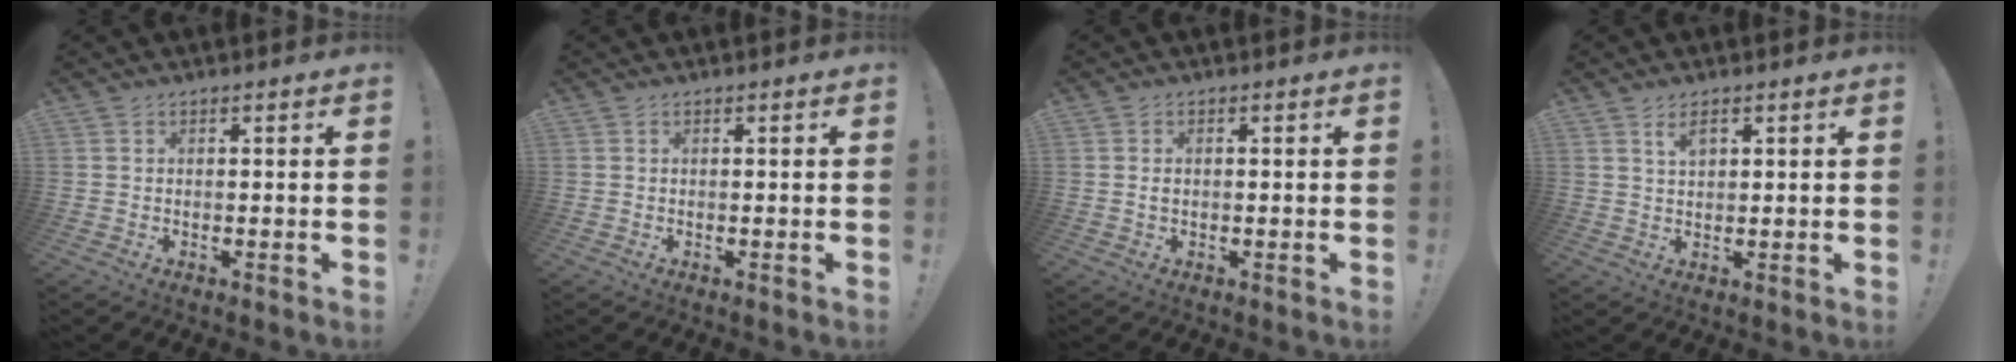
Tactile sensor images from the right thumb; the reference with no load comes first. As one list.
[{"total": 0.0}, {"total": 0.9, "force": [0.2, 0.7, 0.6], "torque": [-0.013, 0.005, 0.004]}, {"total": 3.6, "force": [2.1, 1.4, 2.5], "torque": [-0.037, -0.005, 0.035]}]